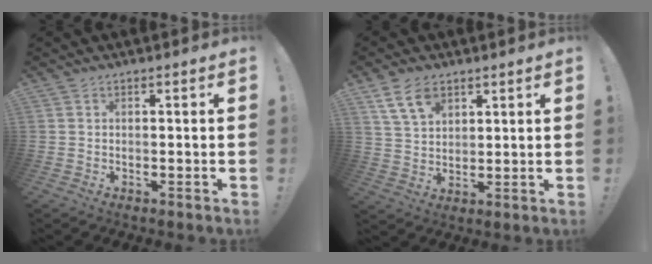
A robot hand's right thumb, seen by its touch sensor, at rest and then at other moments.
{"total": 9.4, "force": [5.5, 5.7, 5.0], "torque": [-0.091, -0.013, 0.109]}